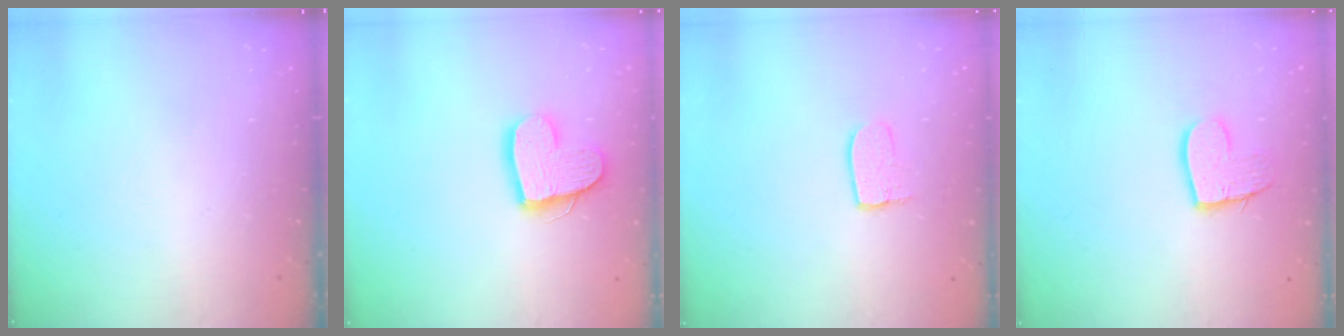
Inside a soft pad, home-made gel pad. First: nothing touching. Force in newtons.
{"total": 14.4, "press": 14.3, "slide": 1.3}
{"total": 6.1, "press": 6.1, "slide": 0.5}
{"total": 10.7, "press": 10.6, "slide": 0.8}